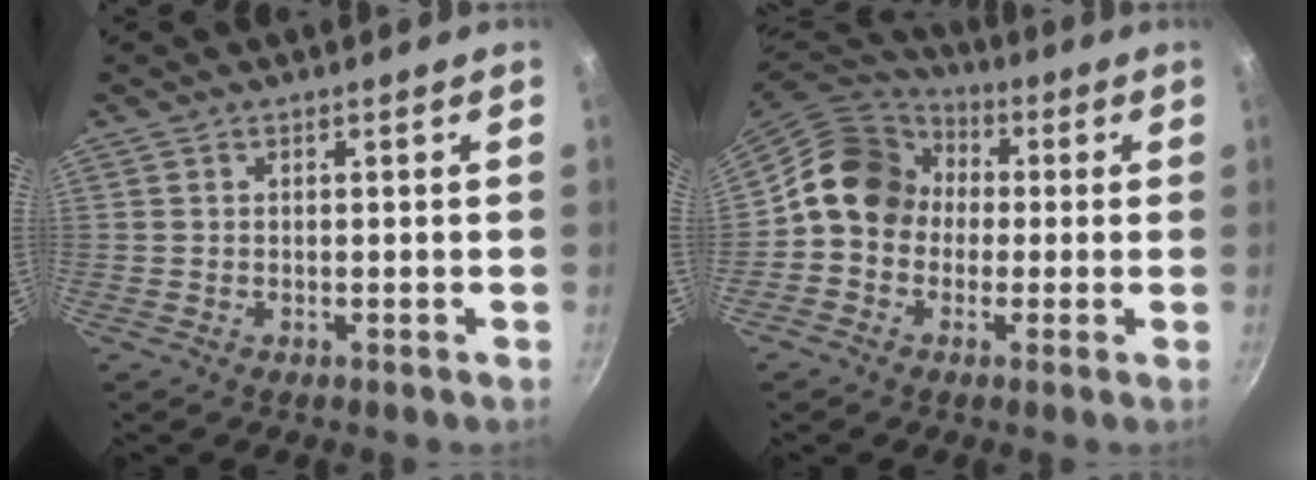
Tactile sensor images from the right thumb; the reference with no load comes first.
{"total": 12.7, "force": [0.7, 10.9, 6.5], "torque": [-0.071, 0.031, -0.012]}